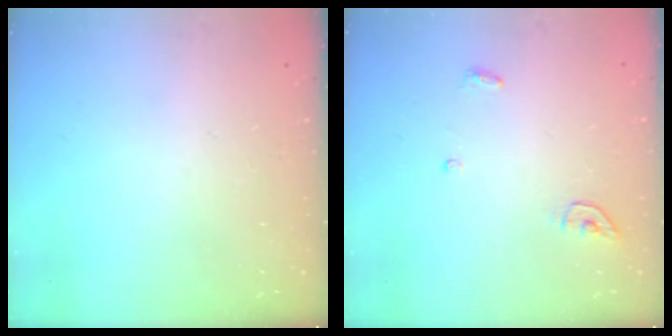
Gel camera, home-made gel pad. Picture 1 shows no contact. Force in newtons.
{"total": 3.9, "press": 3.8, "slide": 0.3}